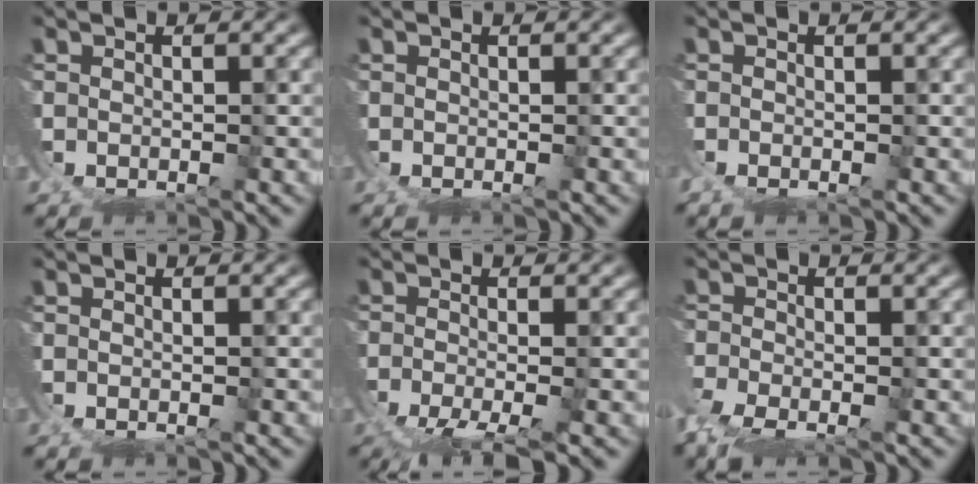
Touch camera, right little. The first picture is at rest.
{"total": 0.0}
{"total": 0.8, "force": [-0.8, 0.2, 0.2], "torque": [-0.005, -0.007, -0.014]}
{"total": 0.0}
{"total": 5.3, "force": [-4.4, 0.7, 2.9], "torque": [-0.042, -0.025, -0.066]}
{"total": 2.9, "force": [-2.0, 0.9, 1.8], "torque": [-0.035, -0.019, -0.036]}